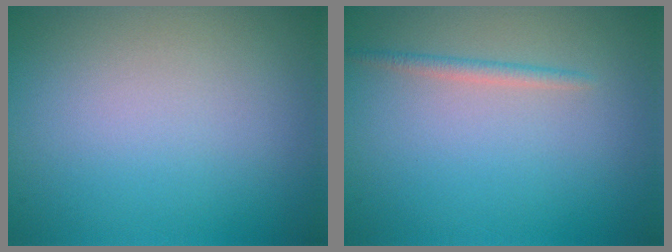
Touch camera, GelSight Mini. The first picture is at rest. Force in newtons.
{"total": 1.1, "press": 1.1, "slide": 0.0}